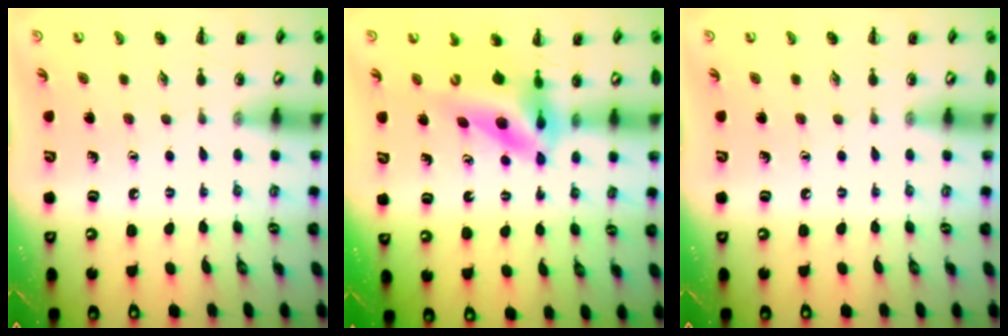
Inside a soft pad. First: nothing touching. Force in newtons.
{"total": 9.6, "press": 9.1, "slide": 3.0}
{"total": 0.0}